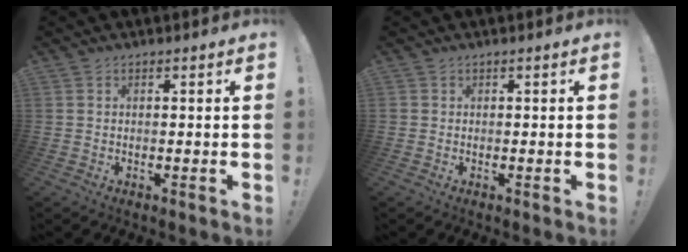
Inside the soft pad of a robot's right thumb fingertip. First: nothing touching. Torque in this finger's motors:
{"motor_torque": [0.06, 0.00, 0.18, -0.05, -0.02]}